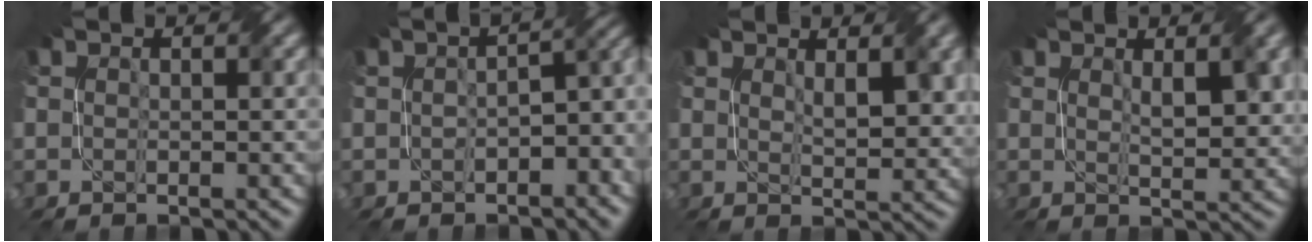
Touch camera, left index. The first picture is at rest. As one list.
[{"total": 4.8, "force": [-1.3, 2.6, 3.8], "torque": [-0.034, 0.007, -0.014]}, {"total": 3.2, "force": [1.7, 0.9, 2.6], "torque": [-0.042, 0.001, 0.039]}, {"total": 3.4, "force": [1.5, 0.8, 2.9], "torque": [-0.045, 0.002, 0.034]}]